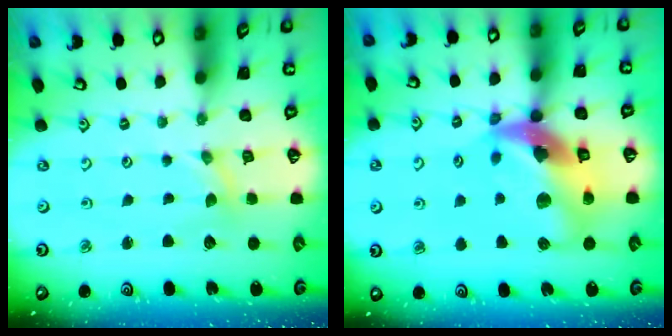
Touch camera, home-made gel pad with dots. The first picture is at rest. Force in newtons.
{"total": 18.4, "press": 18.3, "slide": 2.4}